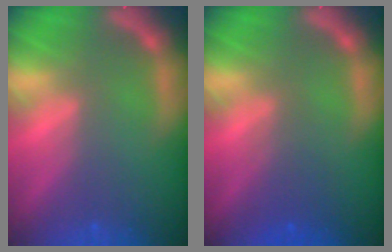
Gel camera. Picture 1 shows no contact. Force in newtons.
{"total": 2.5}